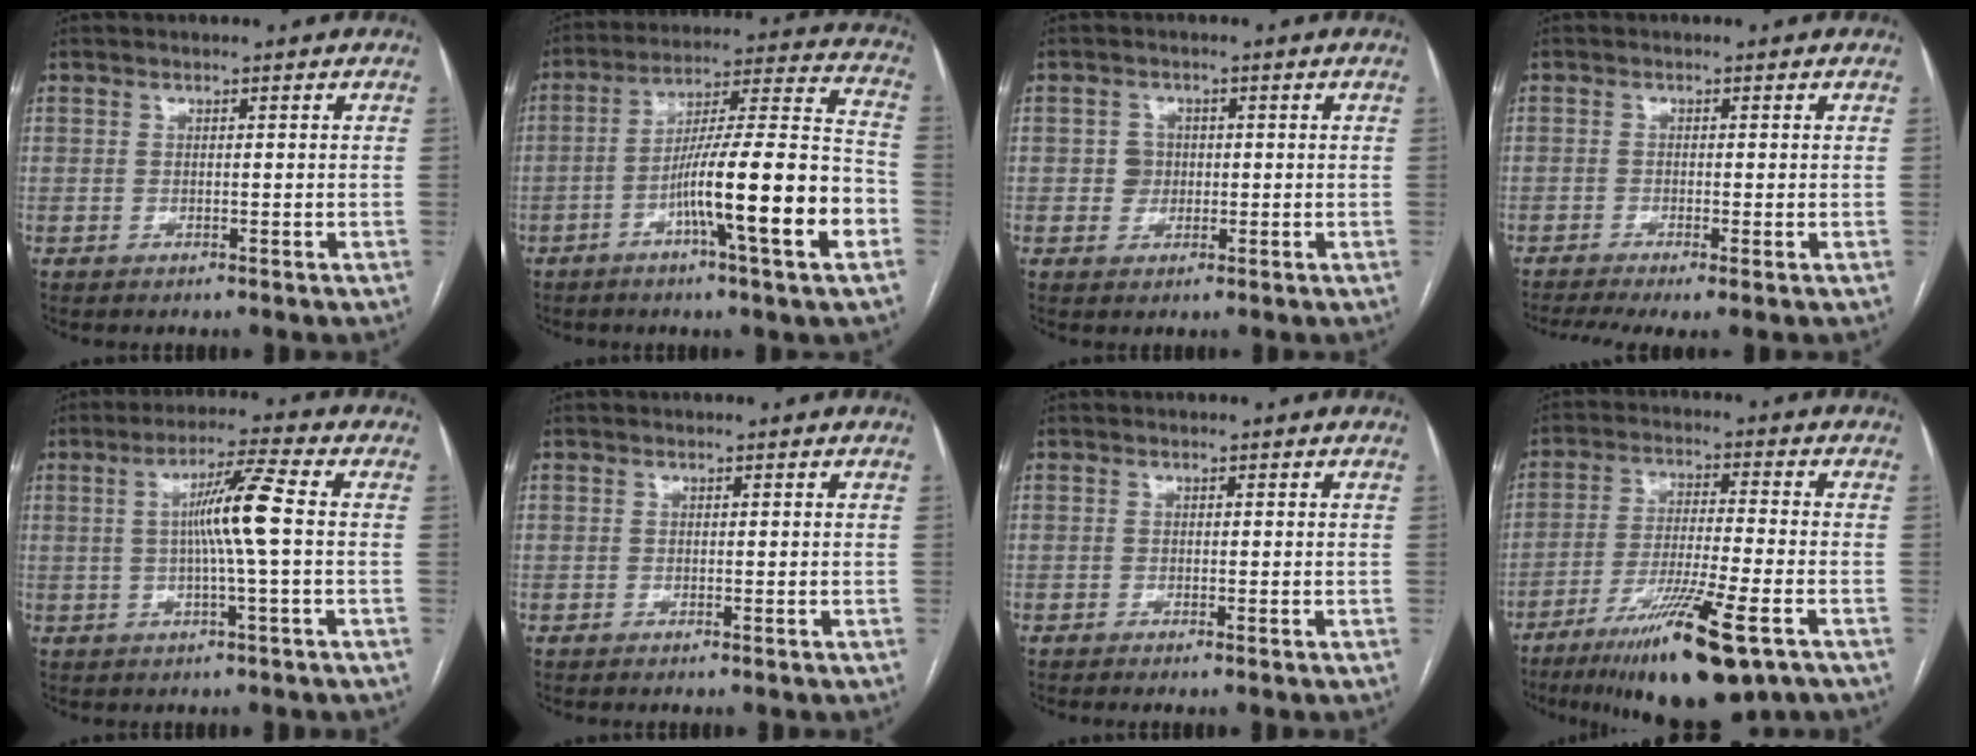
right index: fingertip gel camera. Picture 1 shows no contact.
{"total": 18.0, "force": [-6.4, 0.3, 16.8], "torque": [-0.261, 0.006, -0.103]}
{"total": 2.3, "force": [0.1, 2.3, 0.5], "torque": [-0.003, 0.006, 0.001]}
{"total": 5.5, "force": [-3.4, 1.1, 4.2], "torque": [-0.071, -0.013, -0.061]}
{"total": 7.7, "force": [0.3, -0.9, 7.7], "torque": [-0.137, 0.006, 0.004]}
{"total": 0.0}
{"total": 0.6, "force": [-0.4, -0.1, 0.4], "torque": [-0.008, -0.002, -0.006]}
{"total": 15.5, "force": [-9.0, 1.2, 12.5], "torque": [-0.211, -0.037, -0.150]}